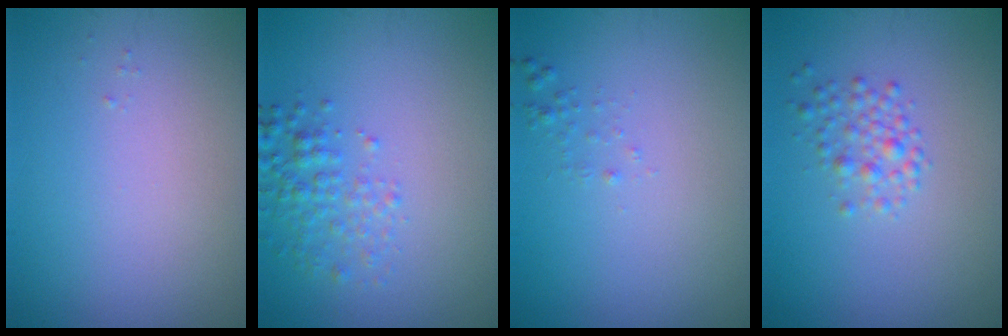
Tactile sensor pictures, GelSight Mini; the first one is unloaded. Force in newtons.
{"total": 2.3, "press": 2.3, "slide": 0.1}
{"total": 0.6, "press": 0.6, "slide": 0.0}
{"total": 1.9, "press": 1.9, "slide": 0.1}